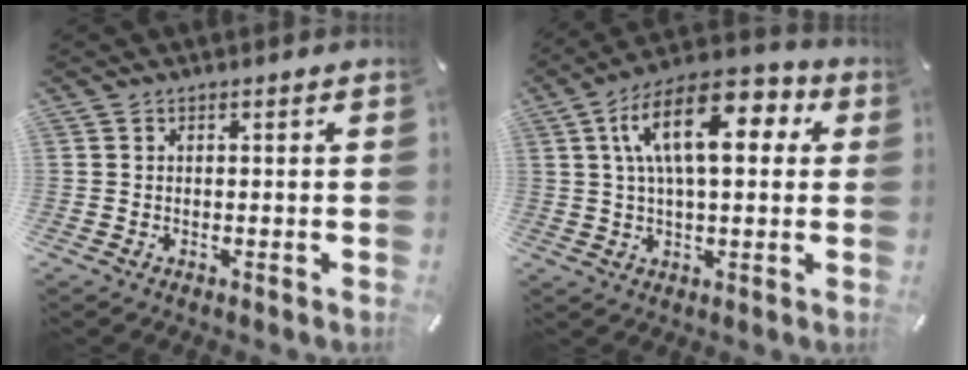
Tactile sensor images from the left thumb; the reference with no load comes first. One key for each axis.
{"total": 16.5, "fx": 5.2, "fy": 7.7, "fz": 13.6, "tx": -0.248, "ty": -0.003, "tz": 0.082}